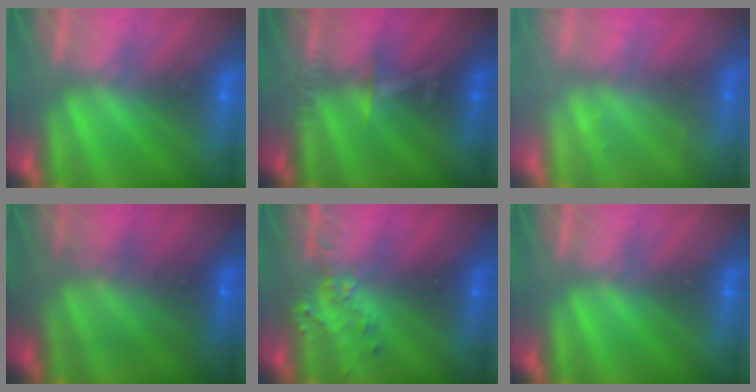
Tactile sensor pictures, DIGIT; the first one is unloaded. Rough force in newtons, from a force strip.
{"total": 3.8}
{"total": 2.3}
{"total": 7.4}
{"total": 3.1}
{"total": 0.0}